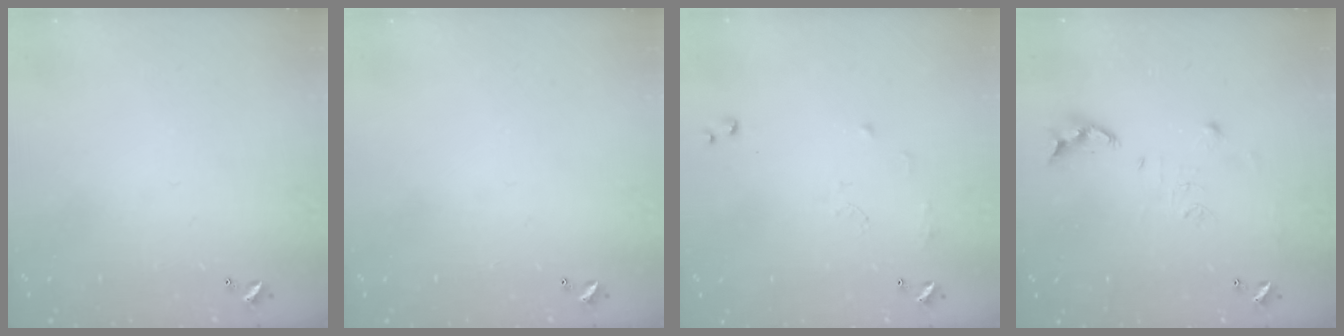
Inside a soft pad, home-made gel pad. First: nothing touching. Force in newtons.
{"total": 0.0}
{"total": 8.3, "press": 8.3, "slide": 0.8}
{"total": 8.7, "press": 8.7, "slide": 0.8}